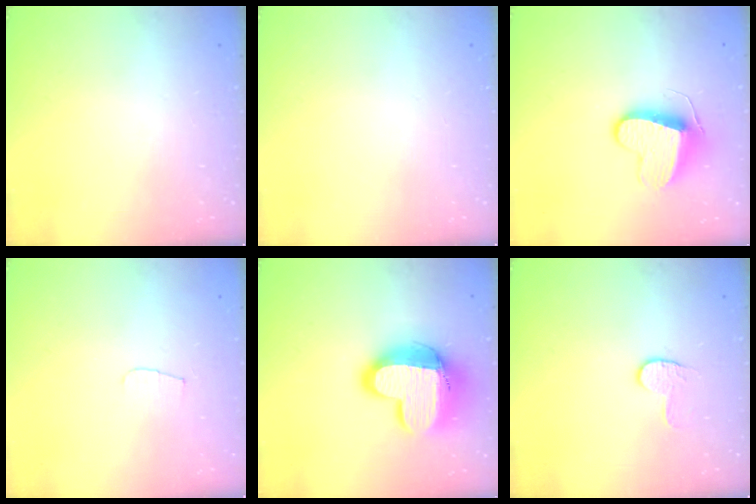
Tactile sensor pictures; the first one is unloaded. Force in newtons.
{"total": 0.0}
{"total": 10.0, "press": 10.0, "slide": 0.6}
{"total": 3.3, "press": 3.3, "slide": 0.4}
{"total": 16.3, "press": 16.2, "slide": 1.4}
{"total": 3.6, "press": 3.6, "slide": 0.4}